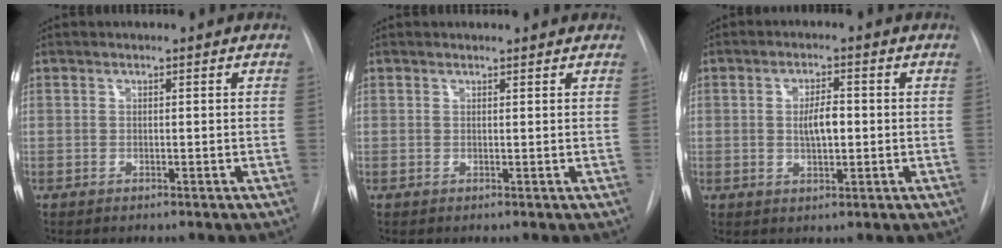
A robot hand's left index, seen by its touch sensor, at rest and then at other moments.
{"total": 2.7, "force": [2.5, 0.7, 0.6], "torque": [-0.011, 0.009, 0.022]}
{"total": 3.9, "force": [-0.5, 1.3, 3.7], "torque": [-0.063, -0.004, -0.005]}